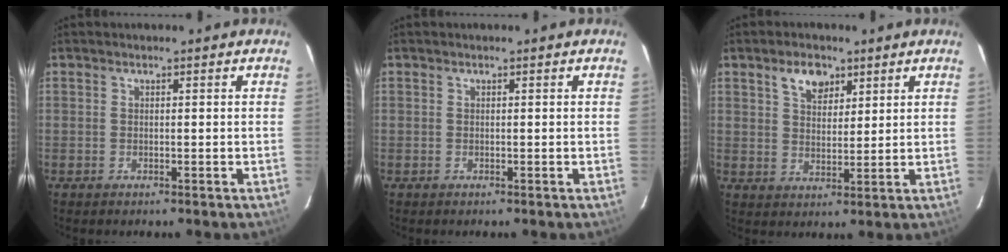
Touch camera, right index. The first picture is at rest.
{"total": 0.0}
{"total": 5.8, "force": [3.4, 3.4, 3.2], "torque": [-0.047, 0.007, 0.062]}